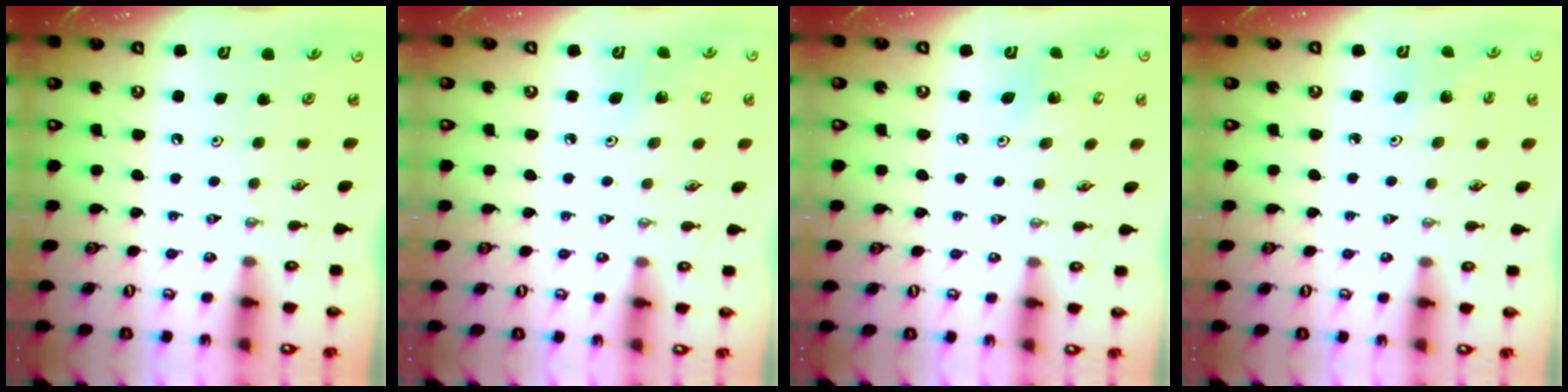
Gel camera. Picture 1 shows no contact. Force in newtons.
{"total": 3.2, "press": 3.2, "slide": 0.2}
{"total": 3.5, "press": 3.5, "slide": 0.3}
{"total": 2.8, "press": 2.6, "slide": 1.2}